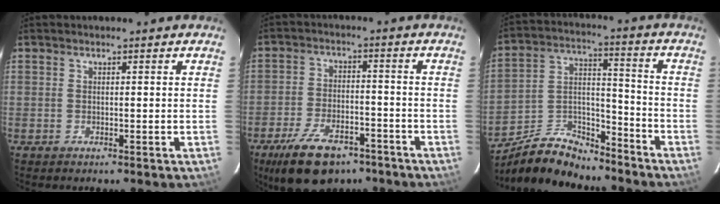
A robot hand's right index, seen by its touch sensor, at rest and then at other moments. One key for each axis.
{"total": 14.5, "fx": -9.7, "fy": 6.9, "fz": 8.1, "tx": -0.176, "ty": -0.008, "tz": -0.157}
{"total": 13.5, "fx": -10.6, "fy": 5.8, "fz": 5.8, "tx": -0.125, "ty": 0.032, "tz": -0.181}